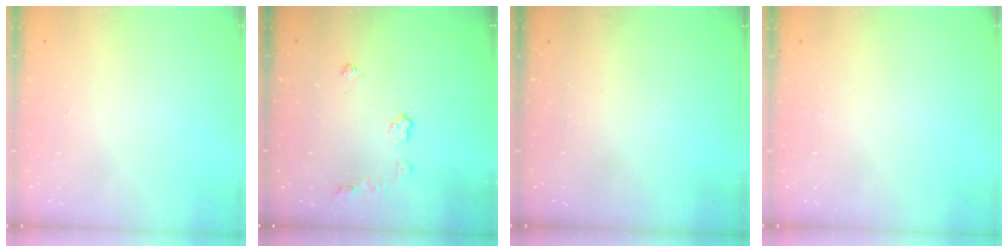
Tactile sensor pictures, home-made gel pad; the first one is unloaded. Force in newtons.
{"total": 5.4, "press": 5.3, "slide": 0.7}
{"total": 0.0}
{"total": 0.0}